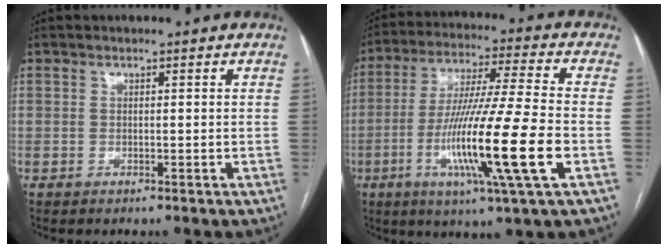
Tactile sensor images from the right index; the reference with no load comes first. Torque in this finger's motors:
{"motor_torque": [1.42, 0.40, 0.54, 0.15]}